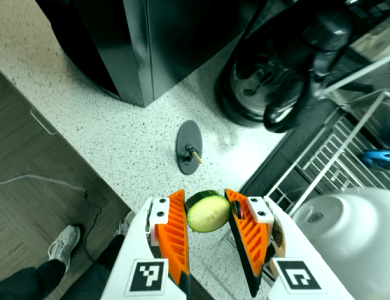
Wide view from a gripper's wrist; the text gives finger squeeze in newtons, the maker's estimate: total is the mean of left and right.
{"total": 9.3, "left": 9.8, "right": 8.7}